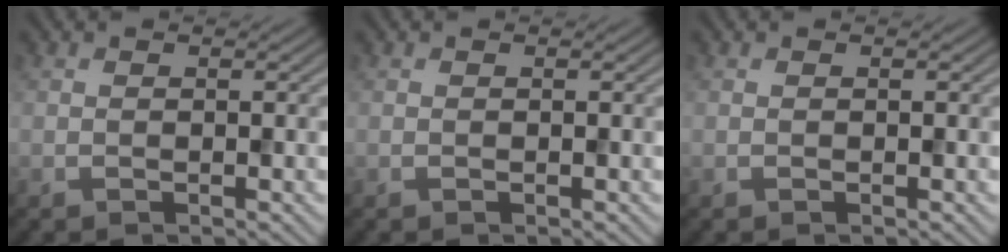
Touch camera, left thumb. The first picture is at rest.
{"total": 0.0}
{"total": 0.0}